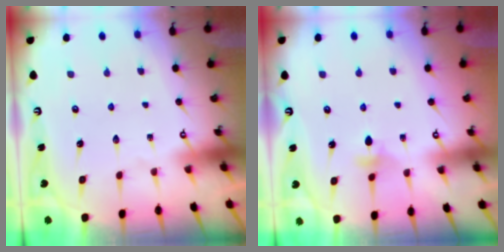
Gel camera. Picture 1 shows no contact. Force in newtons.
{"total": 3.8, "press": 3.7, "slide": 0.9}